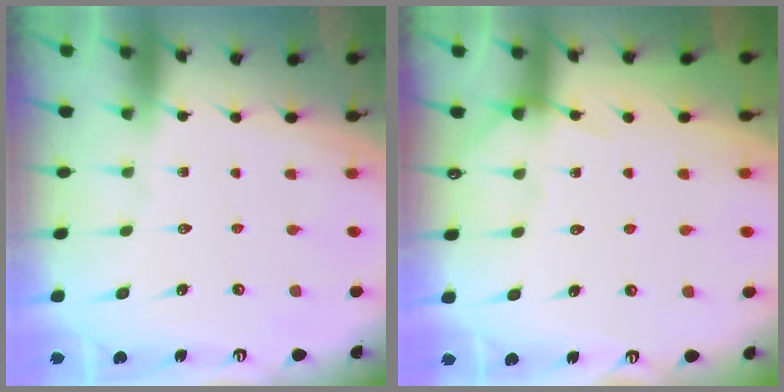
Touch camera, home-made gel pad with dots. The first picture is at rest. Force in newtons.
{"total": 4.6, "press": 4.6, "slide": 0.5}